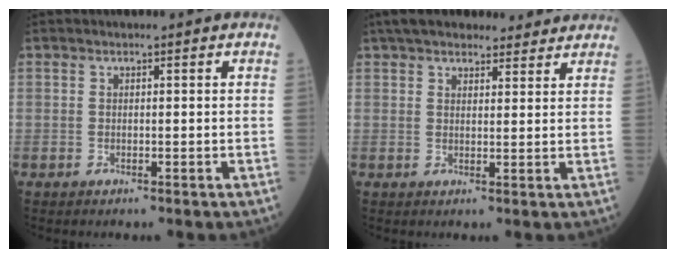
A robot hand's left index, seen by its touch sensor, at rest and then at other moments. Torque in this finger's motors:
{"motor_torque": [1.08, -1.06, 0.28, 0.05]}